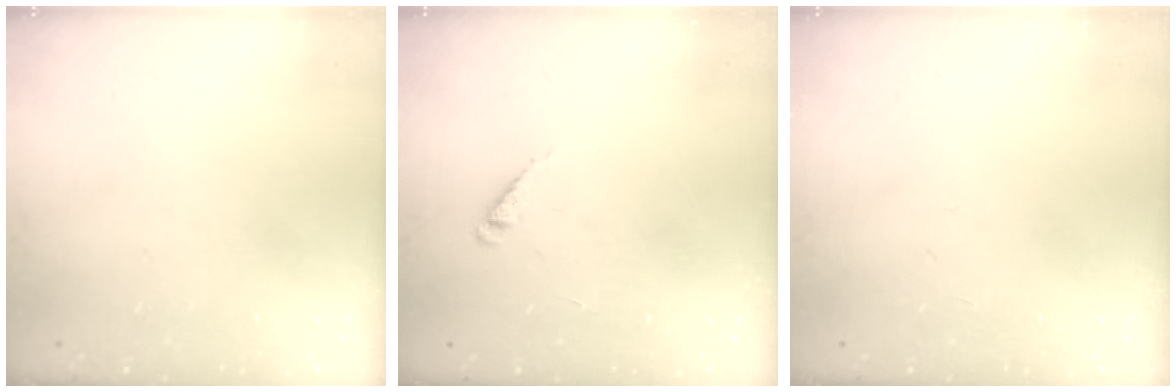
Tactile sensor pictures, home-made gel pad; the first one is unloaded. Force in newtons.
{"total": 1.9, "press": 1.9, "slide": 0.4}
{"total": 0.0}